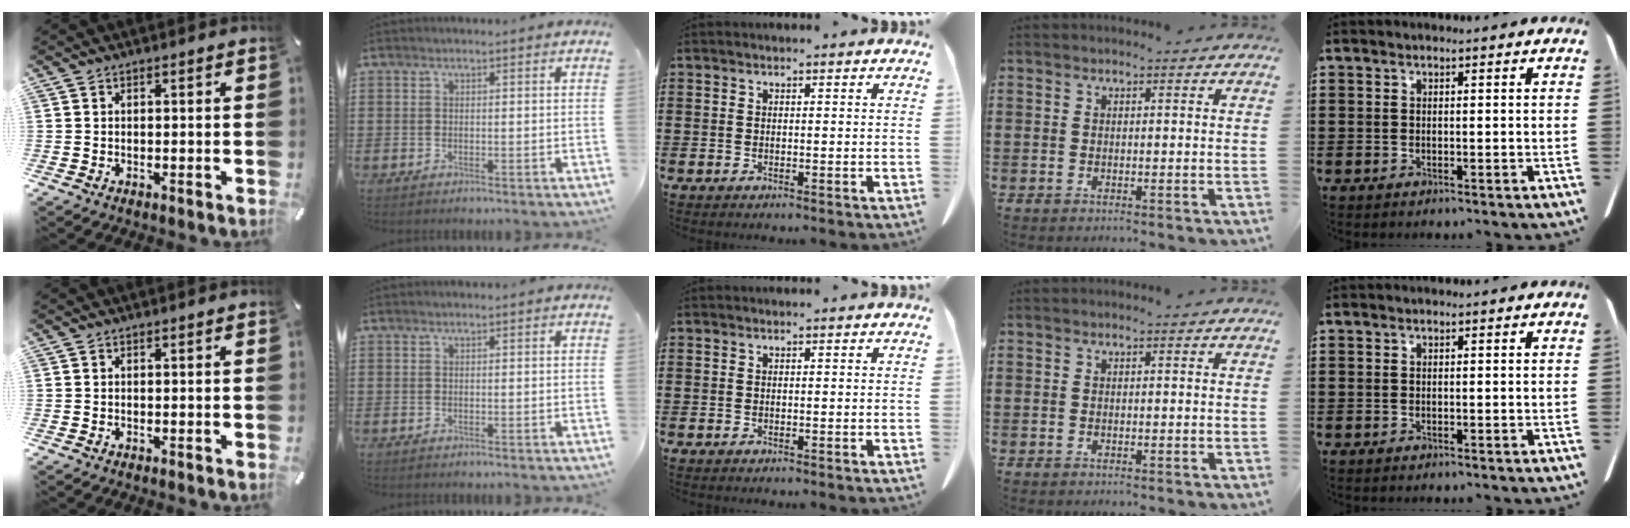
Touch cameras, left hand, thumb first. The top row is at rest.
{}